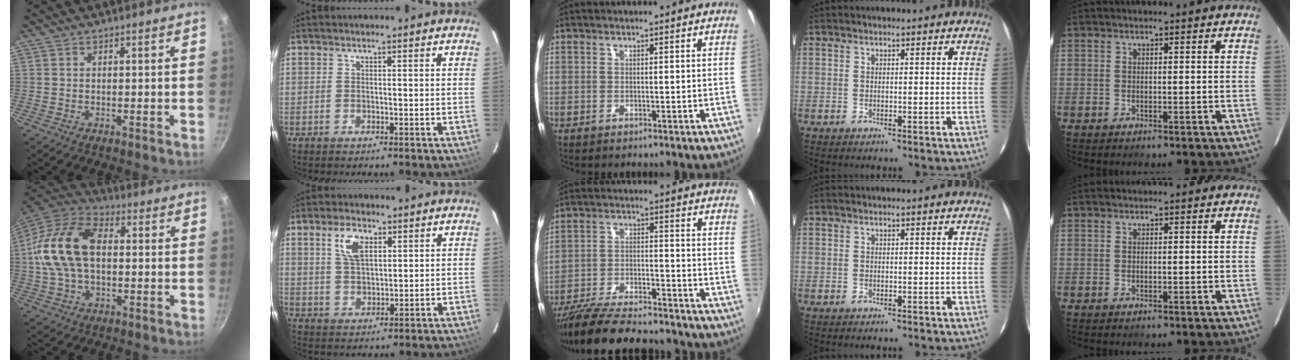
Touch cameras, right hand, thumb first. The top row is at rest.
{"thumb": {"total": 18.1, "force": [1.1, 11.4, 14.0], "torque": [-0.260, 0.033, 0.006]}, "index": {"total": 6.3, "force": [2.9, 3.2, 4.5], "torque": [-0.086, 0.010, 0.058]}, "middle": {"total": 17.2, "force": [-15.1, 3.3, 7.6], "torque": [-0.160, -0.030, -0.248]}}